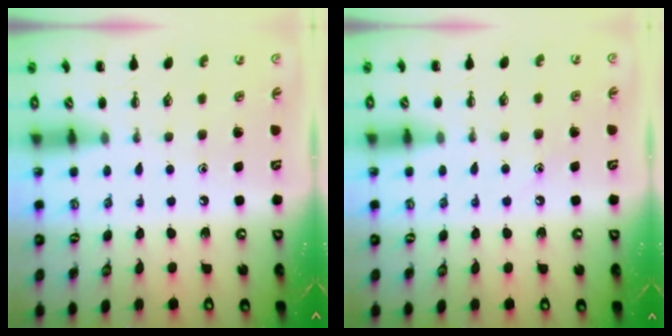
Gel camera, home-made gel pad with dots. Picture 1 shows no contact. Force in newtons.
{"total": 6.1, "press": 5.8, "slide": 1.7}